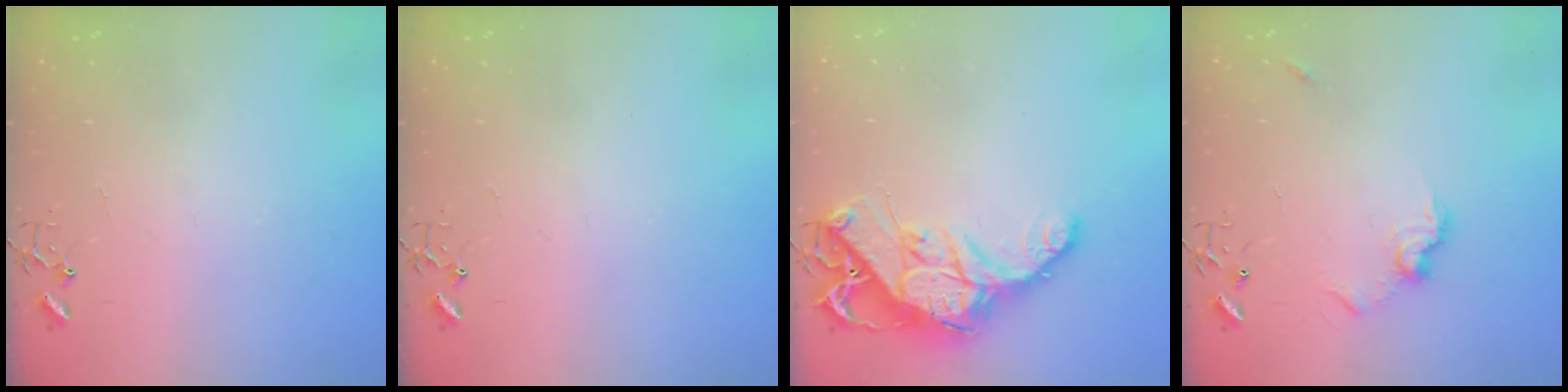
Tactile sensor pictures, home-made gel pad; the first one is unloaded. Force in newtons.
{"total": 0.0}
{"total": 16.1, "press": 16.1, "slide": 1.6}
{"total": 8.8, "press": 8.8, "slide": 0.4}